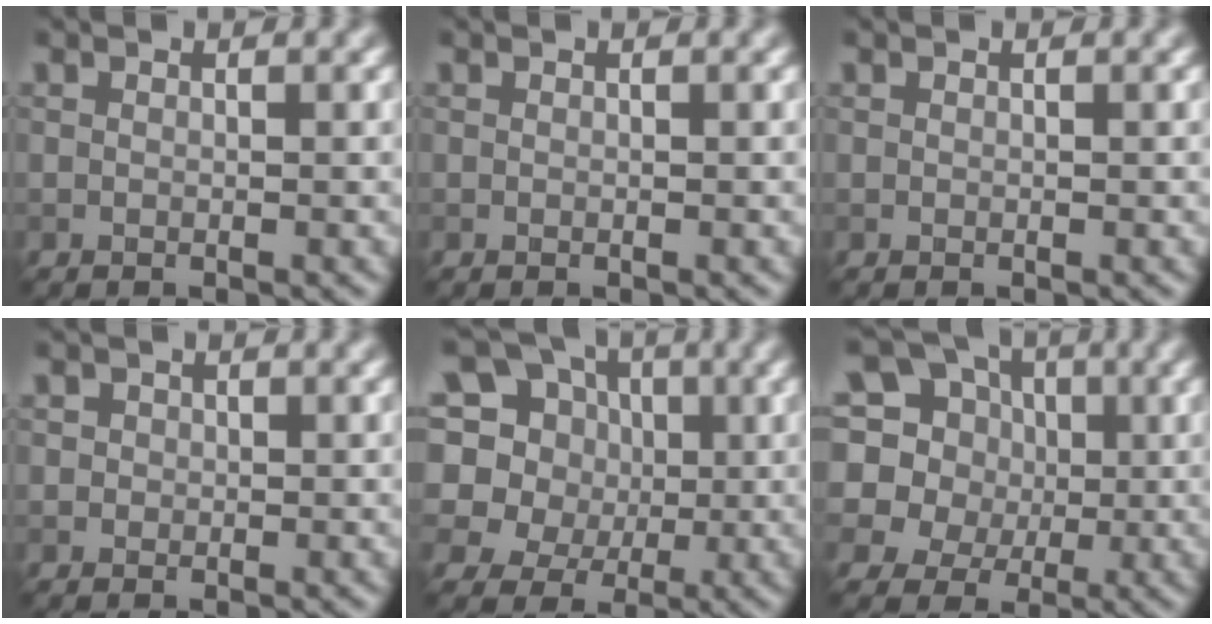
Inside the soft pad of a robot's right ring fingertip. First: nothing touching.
{"total": 0.0}
{"total": 0.0}
{"total": 0.9, "force": [0.2, 0.8, 0.2], "torque": [0.003, -0.003, 0.000]}
{"total": 14.1, "force": [5.5, 11.6, 5.8], "torque": [-0.174, 0.049, 0.081]}
{"total": 15.4, "force": [5.8, 13.0, 5.9], "torque": [-0.182, 0.057, 0.087]}